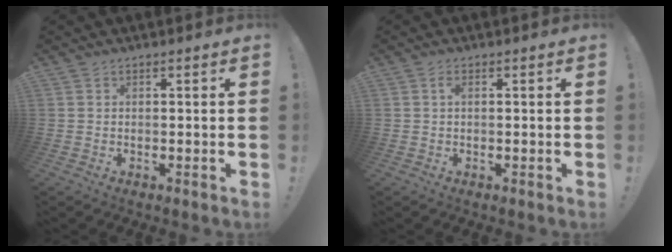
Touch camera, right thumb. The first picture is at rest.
{"total": 1.3, "force": [0.1, 0.4, 1.2], "torque": [-0.026, 0.003, 0.000]}